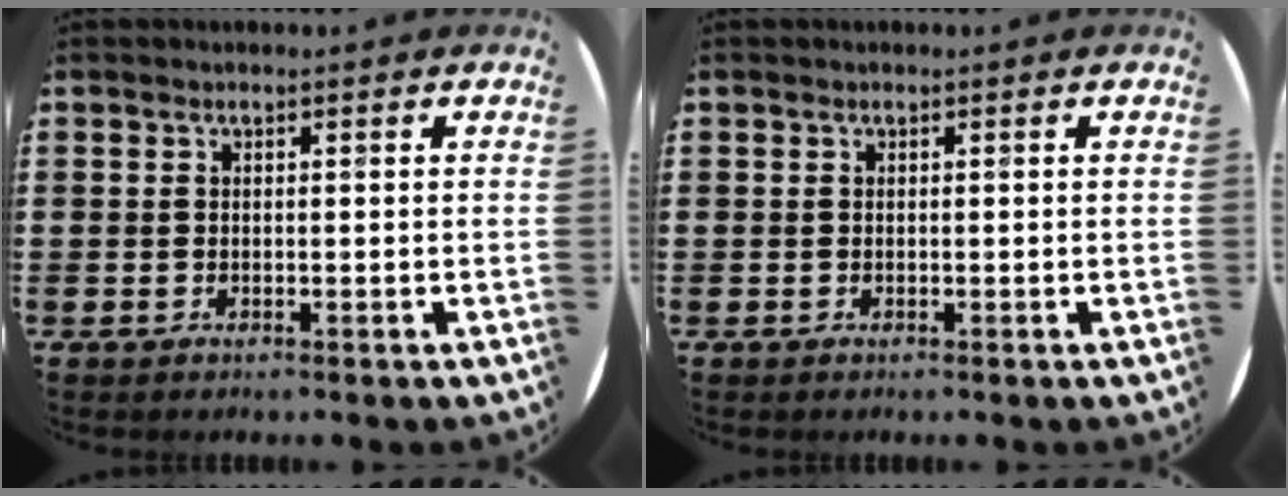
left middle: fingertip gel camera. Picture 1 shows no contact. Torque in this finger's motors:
{"motor_torque": [0.05, -0.04, 0.00, 0.01]}